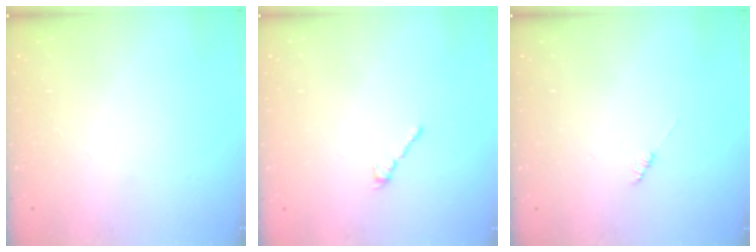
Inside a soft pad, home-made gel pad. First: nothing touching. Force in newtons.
{"total": 1.7, "press": 1.5, "slide": 0.6}
{"total": 0.9, "press": 0.8, "slide": 0.2}